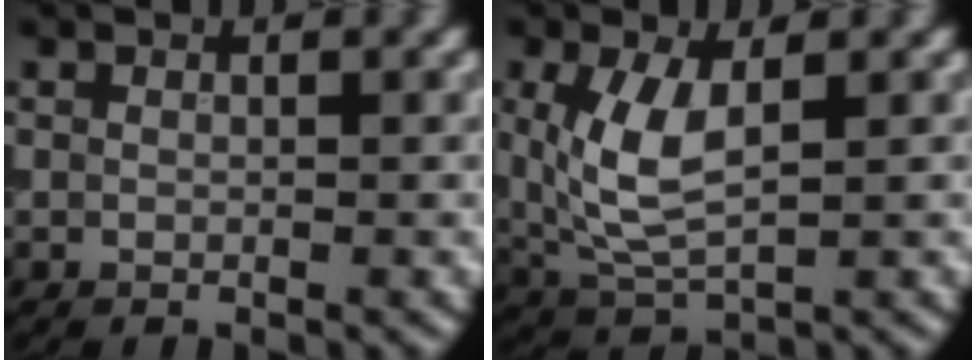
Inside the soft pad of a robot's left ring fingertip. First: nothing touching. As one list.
[{"total": 5.4, "force": [0.9, 2.5, 4.8], "torque": [-0.115, -0.002, 0.024]}]